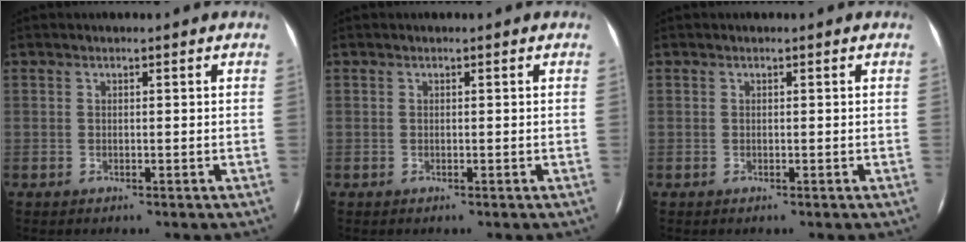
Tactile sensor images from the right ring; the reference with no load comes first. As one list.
[{"total": 0.0}, {"total": 0.0}]